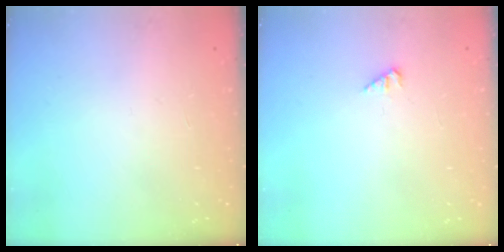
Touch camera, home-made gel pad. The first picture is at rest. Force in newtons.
{"total": 2.4, "press": 2.4, "slide": 0.2}